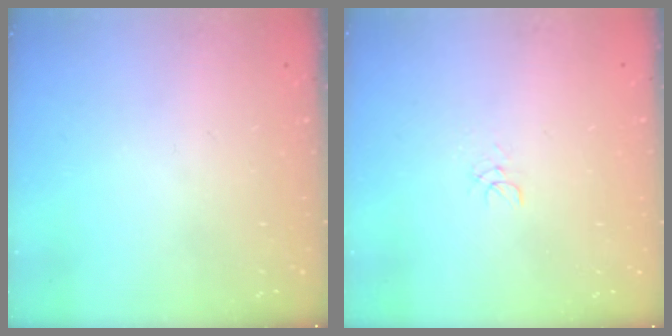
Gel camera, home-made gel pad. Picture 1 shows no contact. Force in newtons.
{"total": 3.0, "press": 3.0, "slide": 0.2}